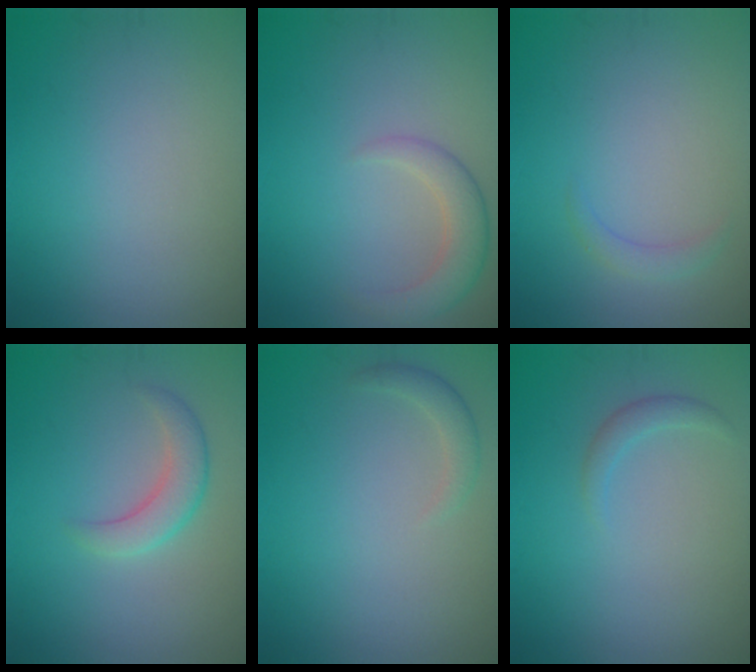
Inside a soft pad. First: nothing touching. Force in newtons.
{"total": 3.1, "press": 3.1, "slide": 0.3}
{"total": 1.1, "press": 1.1, "slide": 0.1}
{"total": 2.7, "press": 2.7, "slide": 0.1}
{"total": 1.5, "press": 1.5, "slide": 0.1}
{"total": 1.2, "press": 1.2, "slide": 0.2}